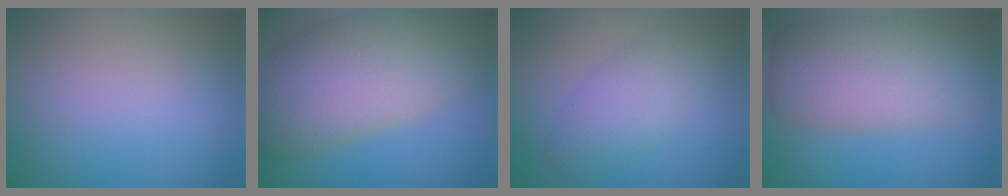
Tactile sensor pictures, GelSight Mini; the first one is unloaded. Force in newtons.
{"total": 12.2, "press": 12.2, "slide": 0.8}
{"total": 4.1, "press": 4.0, "slide": 0.4}
{"total": 9.1, "press": 9.1, "slide": 0.3}